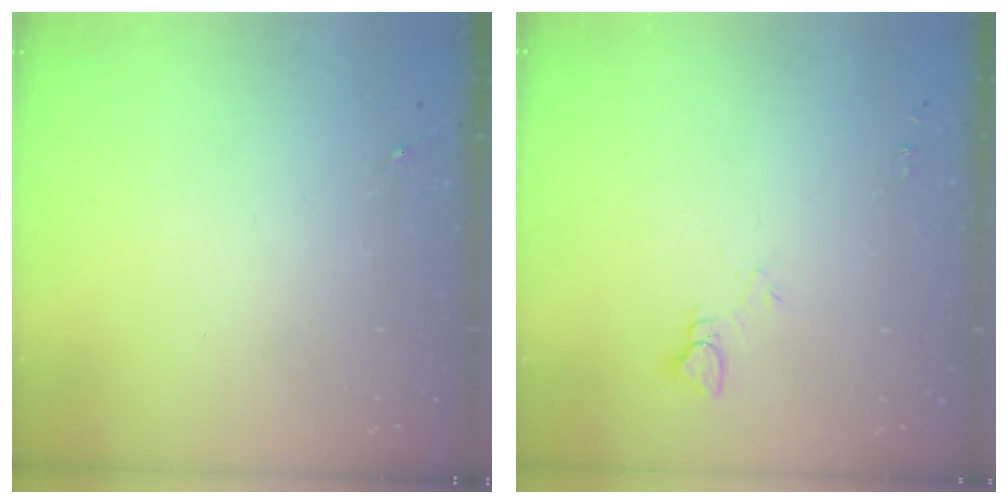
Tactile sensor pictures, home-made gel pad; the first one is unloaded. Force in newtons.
{"total": 6.0, "press": 6.0, "slide": 0.4}